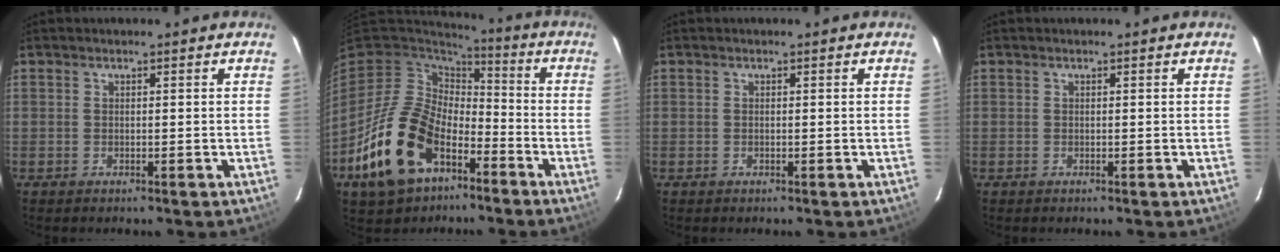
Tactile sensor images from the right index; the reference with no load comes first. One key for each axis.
{"total": 20.0, "fx": -9.6, "fy": 12.6, "fz": 12.1, "tx": -0.270, "ty": -0.002, "tz": -0.159}
{"total": 0.0}
{"total": 0.0}